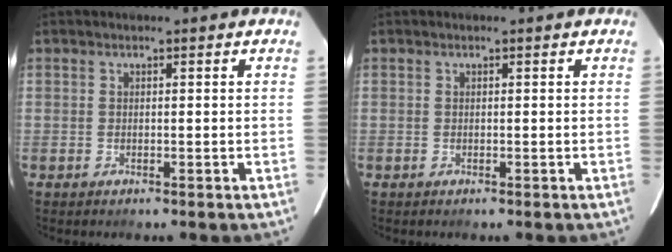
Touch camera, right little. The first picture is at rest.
{"total": 0.0}